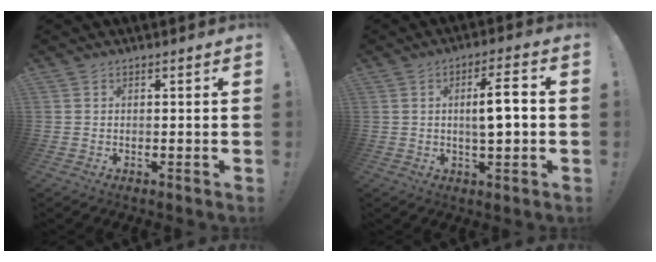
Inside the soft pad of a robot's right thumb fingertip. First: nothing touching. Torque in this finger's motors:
{"motor_torque": [0.20, 0.09, 0.23, 0.44, 0.15]}